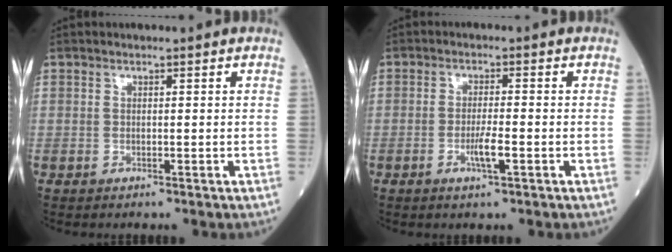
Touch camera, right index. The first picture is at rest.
{"total": 3.6, "force": [-1.3, 0.3, 3.3], "torque": [-0.060, -0.003, -0.023]}